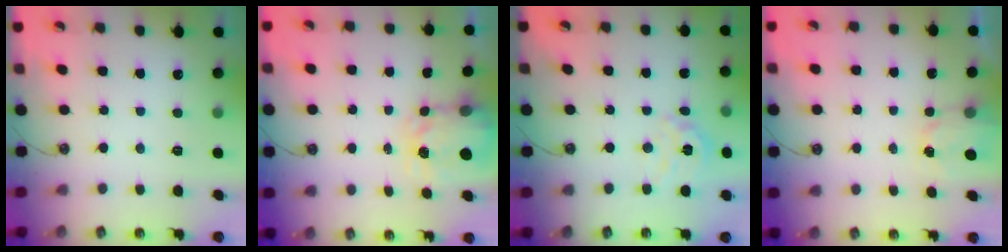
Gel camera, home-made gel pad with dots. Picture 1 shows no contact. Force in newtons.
{"total": 3.8, "press": 3.8, "slide": 0.6}
{"total": 9.9, "press": 9.9, "slide": 0.8}
{"total": 2.6, "press": 2.6, "slide": 0.3}